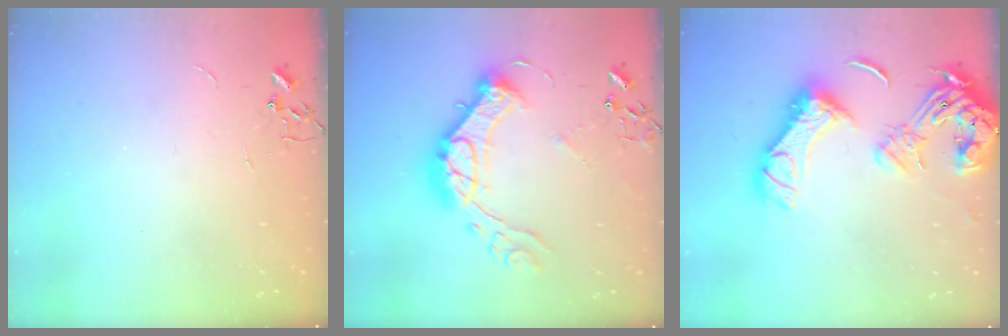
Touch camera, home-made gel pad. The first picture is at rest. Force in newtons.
{"total": 20.0, "press": 19.9, "slide": 1.5}
{"total": 21.2, "press": 21.0, "slide": 2.3}